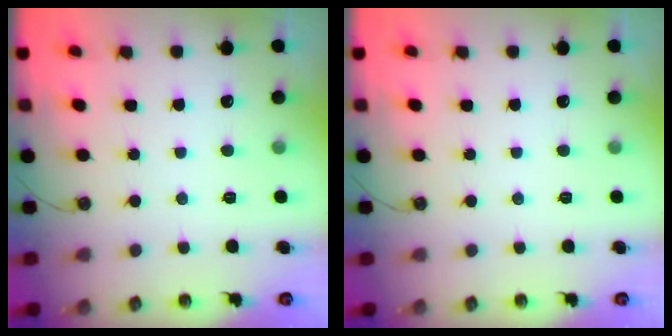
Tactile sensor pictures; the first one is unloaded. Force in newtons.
{"total": 0.0}